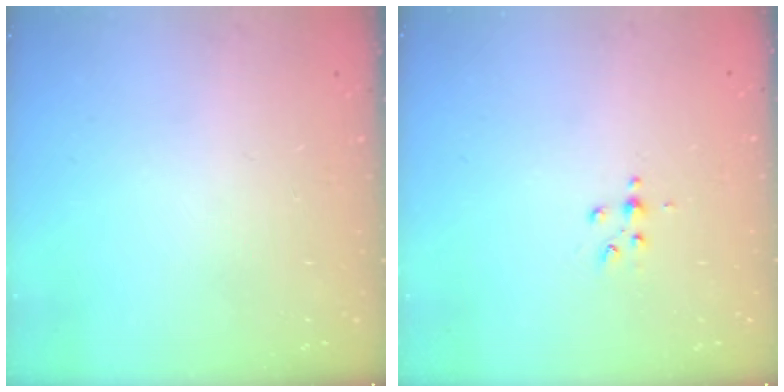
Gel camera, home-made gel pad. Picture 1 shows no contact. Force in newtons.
{"total": 2.5, "press": 2.4, "slide": 0.3}